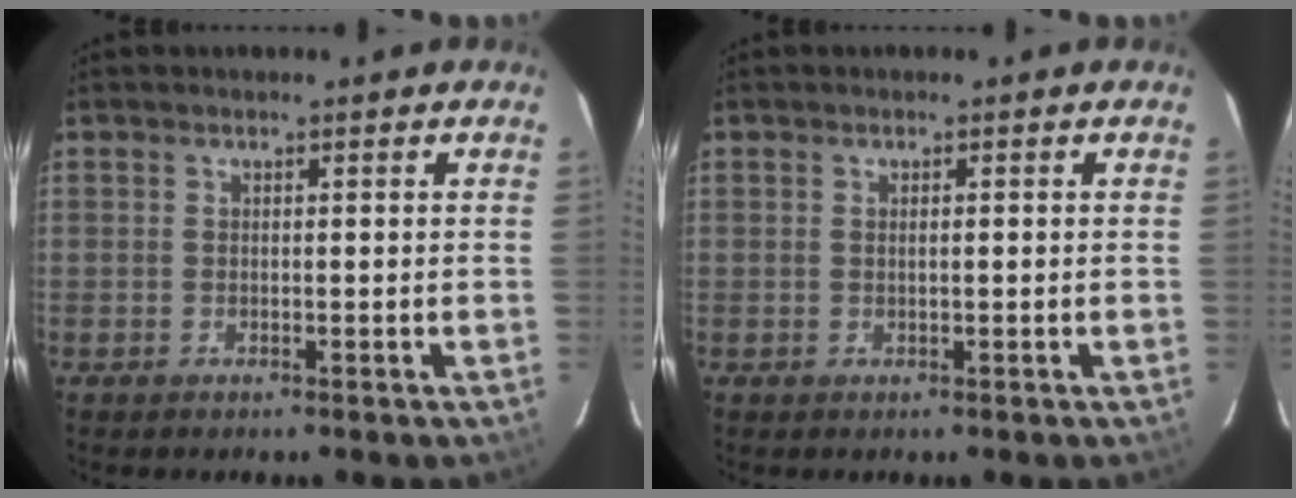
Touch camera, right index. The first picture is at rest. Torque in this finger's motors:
{"motor_torque": [-0.09, 0.07, -0.05, 0.00]}